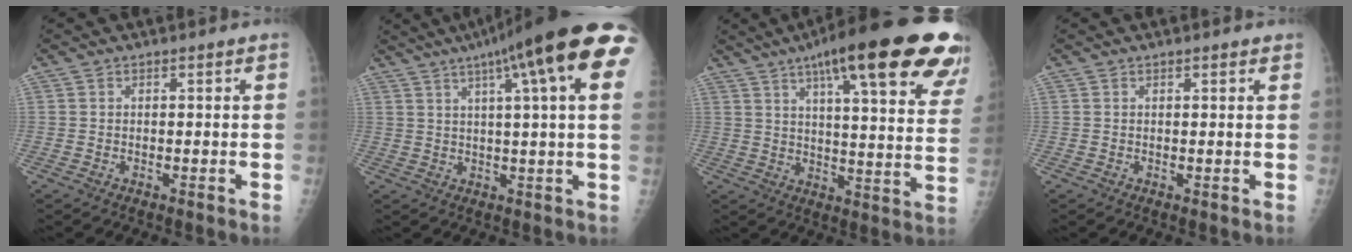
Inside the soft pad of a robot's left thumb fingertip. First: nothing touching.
{"total": 21.9, "force": [10.4, 3.0, 19.0], "torque": [-0.264, 0.016, 0.130]}
{"total": 29.6, "force": [17.7, 6.1, 22.9], "torque": [-0.270, -0.023, 0.237]}
{"total": 1.5, "force": [1.2, 0.3, 0.8], "torque": [-0.007, 0.000, 0.014]}